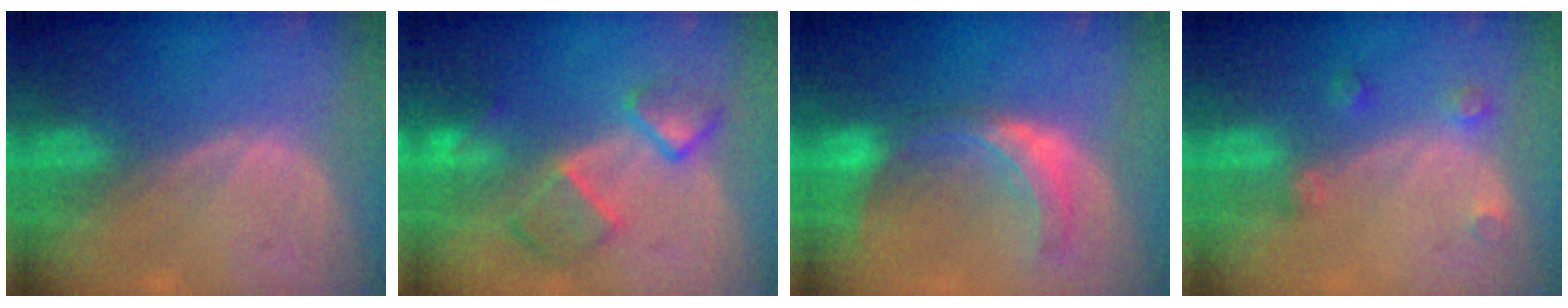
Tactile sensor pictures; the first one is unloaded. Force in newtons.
{"total": 7.2, "press": 6.8, "slide": 2.3}
{"total": 8.0, "press": 7.0, "slide": 3.8}
{"total": 2.6, "press": 2.6, "slide": 0.2}